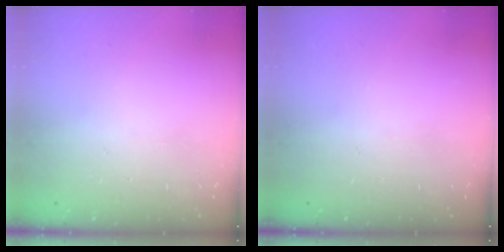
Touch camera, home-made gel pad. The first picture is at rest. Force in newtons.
{"total": 0.0}